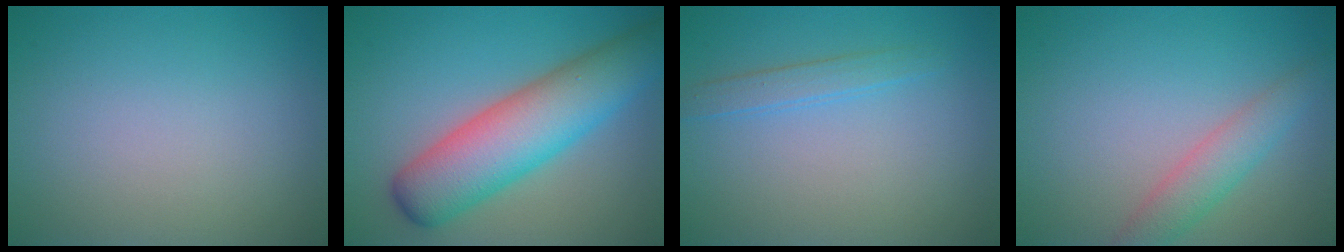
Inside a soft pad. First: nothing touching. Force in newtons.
{"total": 8.6, "press": 8.6, "slide": 0.3}
{"total": 1.7, "press": 1.7, "slide": 0.1}
{"total": 2.9, "press": 2.9, "slide": 0.1}